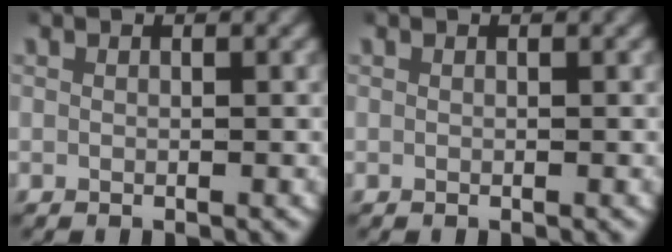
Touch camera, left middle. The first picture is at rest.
{"total": 0.0}